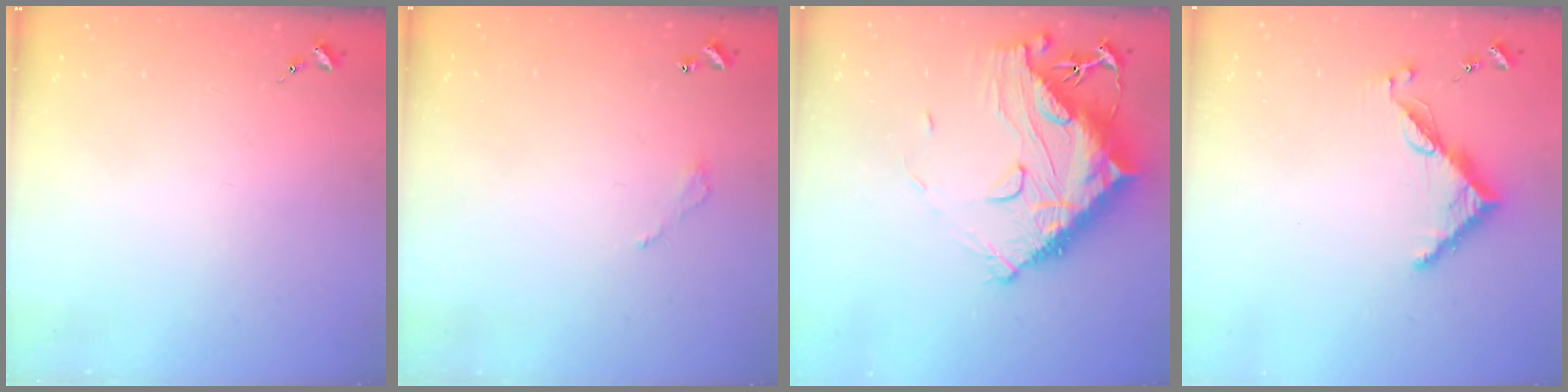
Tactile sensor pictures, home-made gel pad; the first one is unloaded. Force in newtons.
{"total": 3.1, "press": 3.0, "slide": 0.3}
{"total": 20.5, "press": 20.4, "slide": 1.8}
{"total": 7.4, "press": 7.4, "slide": 0.7}